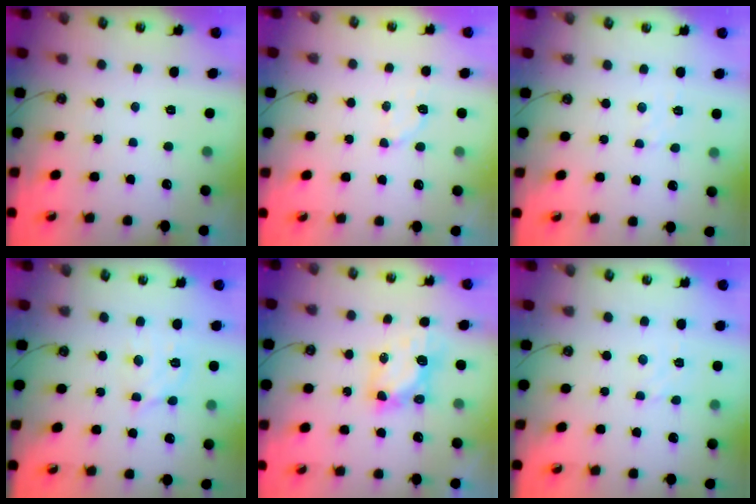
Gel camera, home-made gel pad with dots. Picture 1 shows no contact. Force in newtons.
{"total": 2.8, "press": 2.5, "slide": 1.1}
{"total": 3.7, "press": 3.7, "slide": 0.5}
{"total": 10.4, "press": 10.3, "slide": 0.8}
{"total": 6.8, "press": 6.8, "slide": 0.4}
{"total": 1.8, "press": 1.7, "slide": 0.5}